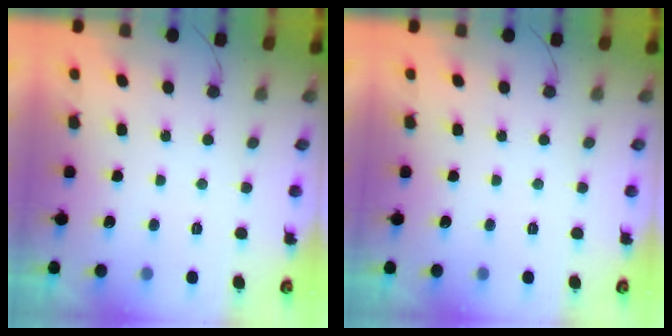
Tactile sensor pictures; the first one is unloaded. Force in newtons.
{"total": 0.0}